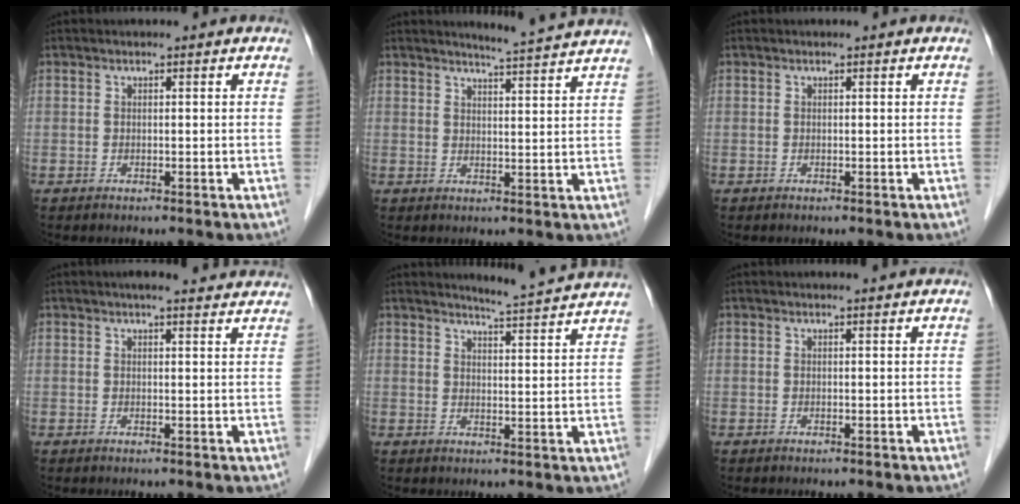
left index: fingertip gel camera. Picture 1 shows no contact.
{"total": 6.8, "force": [6.4, -1.4, 1.7], "torque": [-0.037, -0.004, 0.077]}
{"total": 0.0}
{"total": 8.3, "force": [7.5, 0.8, 3.4], "torque": [-0.039, 0.016, 0.077]}
{"total": 7.8, "force": [7.5, -1.4, 1.7], "torque": [-0.041, -0.011, 0.092]}
{"total": 1.8, "force": [1.7, -0.3, 0.5], "torque": [-0.010, 0.003, 0.022]}